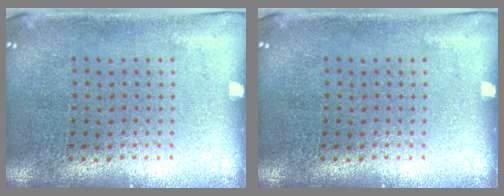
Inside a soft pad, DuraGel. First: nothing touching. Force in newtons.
{"total": 0.0}